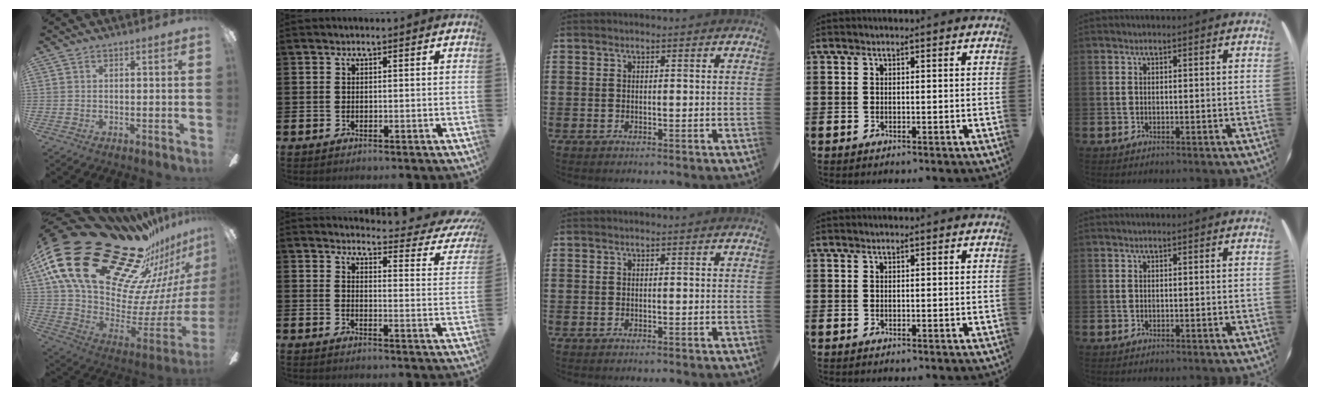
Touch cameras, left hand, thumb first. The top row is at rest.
{"thumb": {"total": 33.7, "force": [22.0, 15.9, 19.9], "torque": [-0.310, -0.202, 0.439]}, "index": {"total": 3.3, "force": [3.0, 1.1, 0.9], "torque": [-0.013, -0.039, 0.040]}}